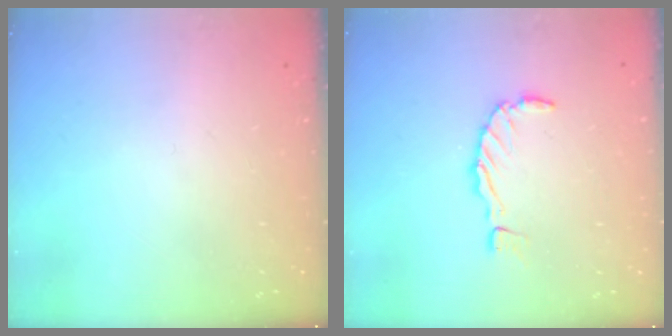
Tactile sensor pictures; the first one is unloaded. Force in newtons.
{"total": 1.5, "press": 1.4, "slide": 0.3}